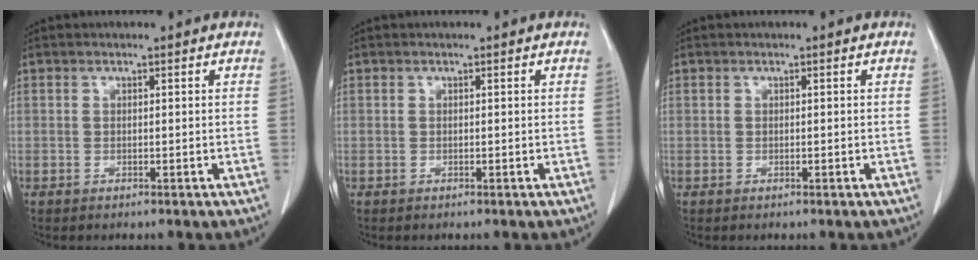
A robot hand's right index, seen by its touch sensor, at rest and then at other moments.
{"total": 0.0}
{"total": 0.0}